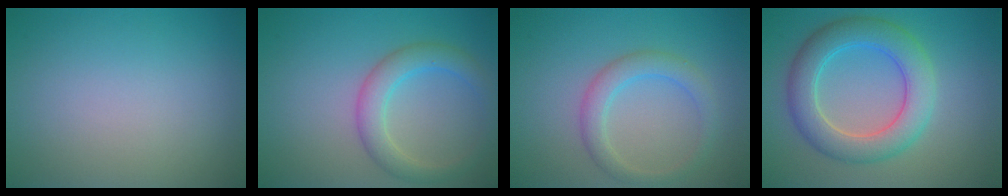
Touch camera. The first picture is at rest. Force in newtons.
{"total": 3.5, "press": 3.5, "slide": 0.1}
{"total": 2.8, "press": 2.8, "slide": 0.1}
{"total": 6.0, "press": 6.0, "slide": 0.2}